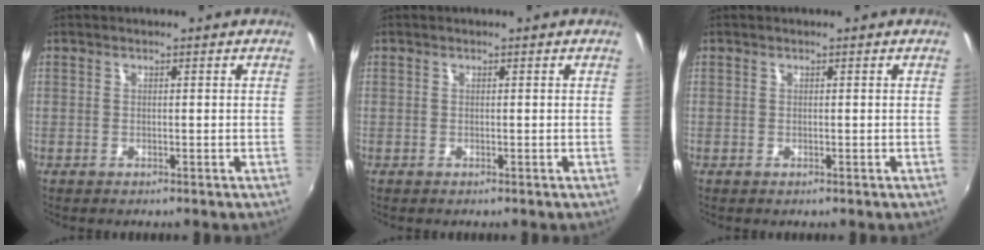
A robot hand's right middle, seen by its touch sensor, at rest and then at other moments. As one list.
[{"total": 0.0}, {"total": 0.0}]